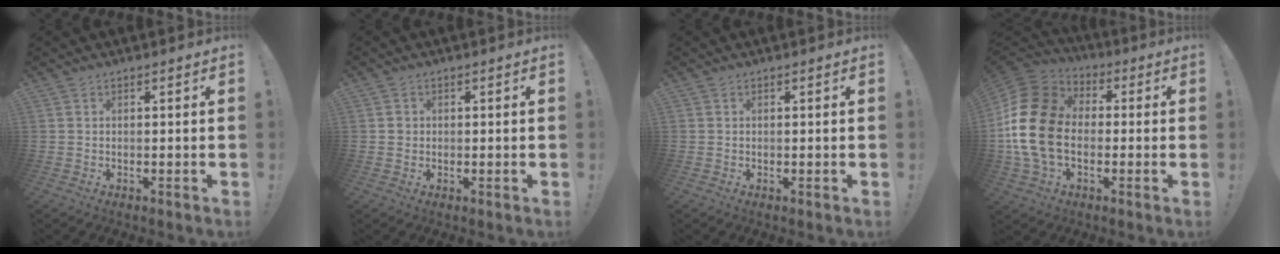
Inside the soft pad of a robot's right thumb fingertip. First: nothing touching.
{"total": 1.7, "force": [0.1, 1.7, 0.2], "torque": [0.002, 0.000, 0.001]}
{"total": 0.0}
{"total": 20.4, "force": [-1.8, 14.6, 14.1], "torque": [-0.281, 0.032, -0.024]}